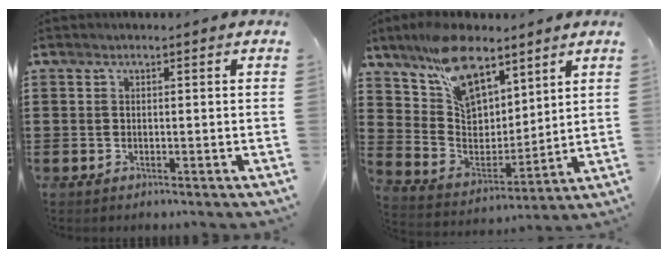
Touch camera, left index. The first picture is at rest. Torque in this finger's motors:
{"motor_torque": [1.28, -0.53, 0.32, 0.09]}